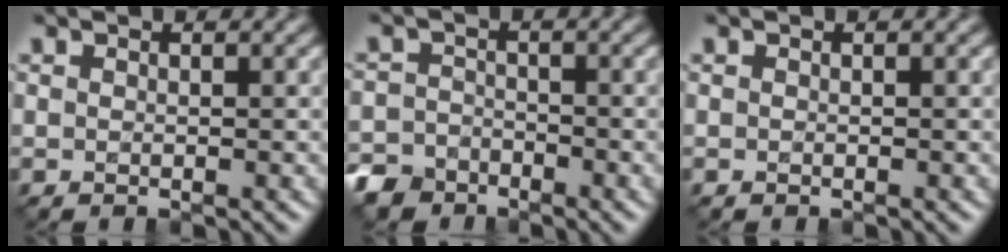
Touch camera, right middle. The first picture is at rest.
{"total": 3.9, "force": [-3.1, 2.3, 0.1], "torque": [-0.001, -0.006, -0.063]}
{"total": 0.0}